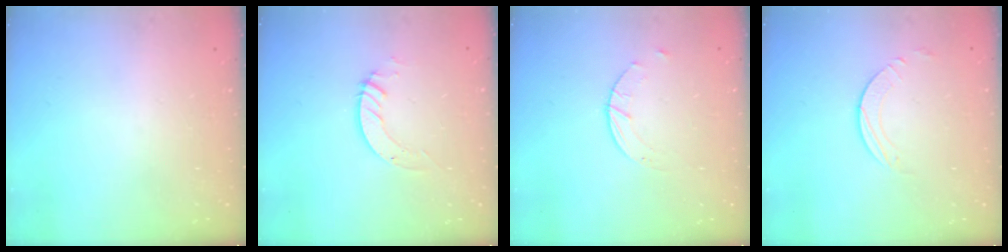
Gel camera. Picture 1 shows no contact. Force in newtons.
{"total": 3.6, "press": 3.6, "slide": 0.1}
{"total": 2.0, "press": 2.0, "slide": 0.3}
{"total": 3.2, "press": 3.2, "slide": 0.3}